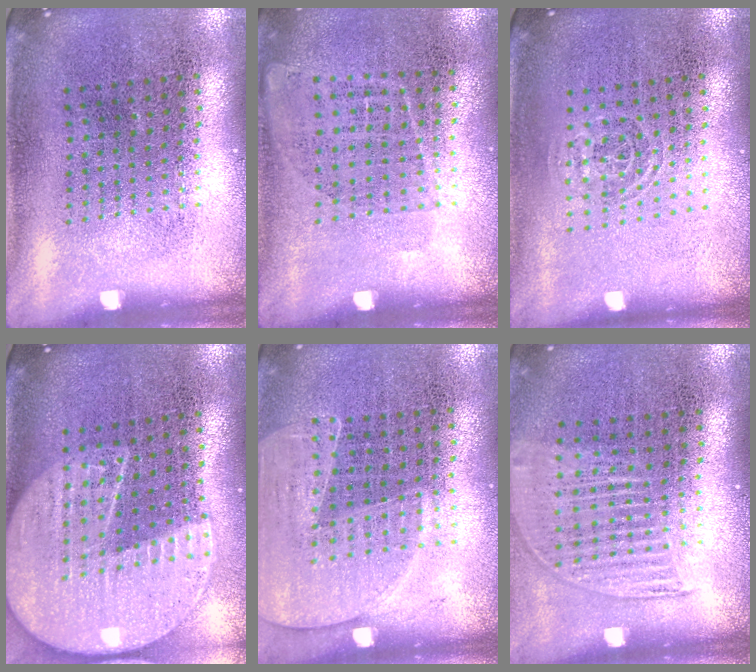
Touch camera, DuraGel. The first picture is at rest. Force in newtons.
{"total": 1.1, "press": 0.9, "slide": 0.7}
{"total": 0.7, "press": 0.5, "slide": 0.6}
{"total": 2.3, "press": 2.0, "slide": 1.1}
{"total": 1.6, "press": 1.4, "slide": 0.7}
{"total": 1.3, "press": 1.2, "slide": 0.6}